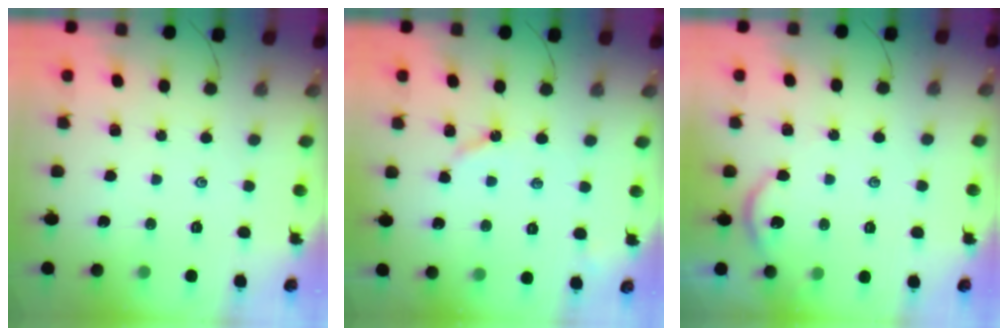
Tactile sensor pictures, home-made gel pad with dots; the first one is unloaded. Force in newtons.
{"total": 3.6, "press": 3.6, "slide": 0.3}
{"total": 4.4, "press": 4.4, "slide": 0.5}